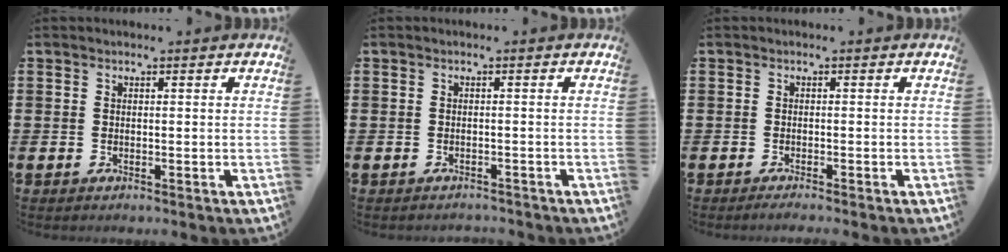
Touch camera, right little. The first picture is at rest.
{"total": 0.7, "force": [-0.7, 0.1, -0.1], "torque": [-0.002, -0.001, -0.013]}
{"total": 0.7, "force": [-0.6, -0.1, 0.4], "torque": [-0.005, -0.003, -0.011]}